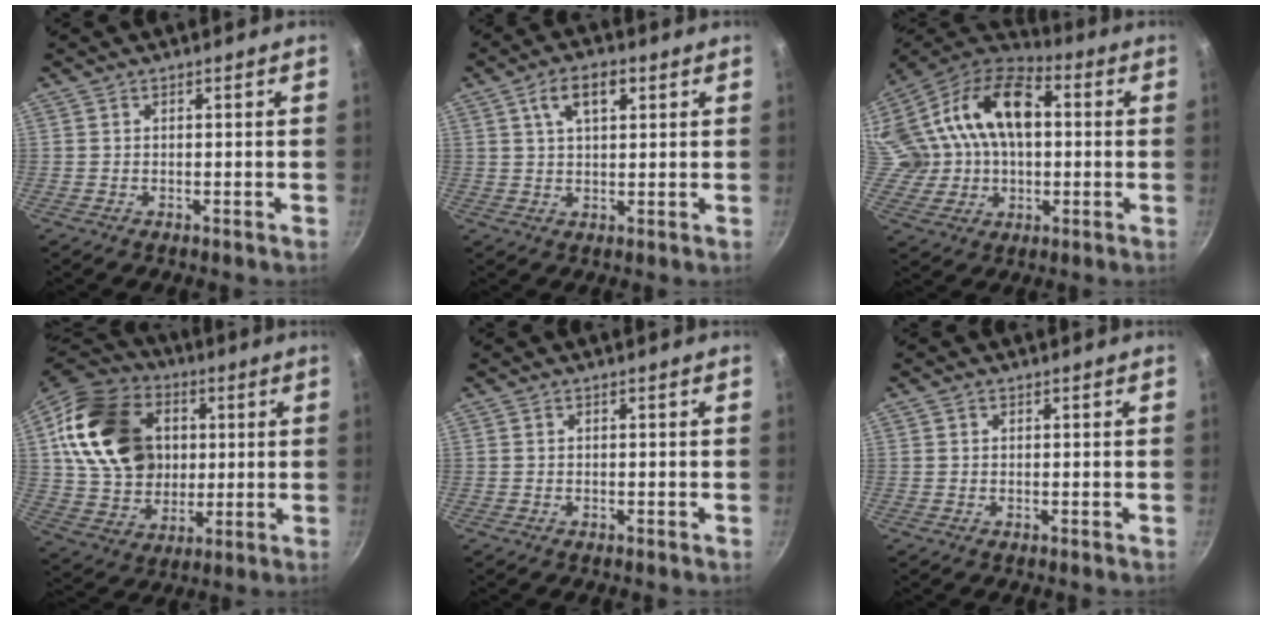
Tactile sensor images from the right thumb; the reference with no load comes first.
{"total": 6.9, "force": [2.7, 3.6, 5.2], "torque": [-0.076, 0.005, 0.045]}
{"total": 25.0, "force": [4.1, 17.9, 16.9], "torque": [-0.345, 0.047, 0.068]}
{"total": 24.9, "force": [4.9, 19.4, 14.7], "torque": [-0.236, 0.011, 0.099]}
{"total": 0.0}
{"total": 0.6, "force": [0.3, 0.5, 0.2], "torque": [-0.003, 0.003, 0.005]}